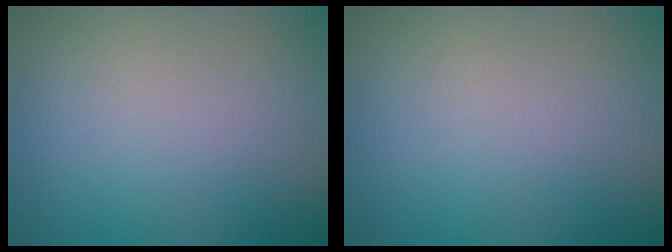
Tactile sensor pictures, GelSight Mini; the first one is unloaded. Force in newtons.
{"total": 0.0}